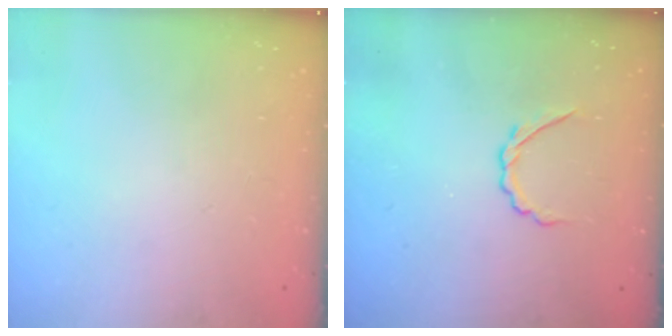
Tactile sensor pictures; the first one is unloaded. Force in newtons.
{"total": 2.8, "press": 2.6, "slide": 0.8}